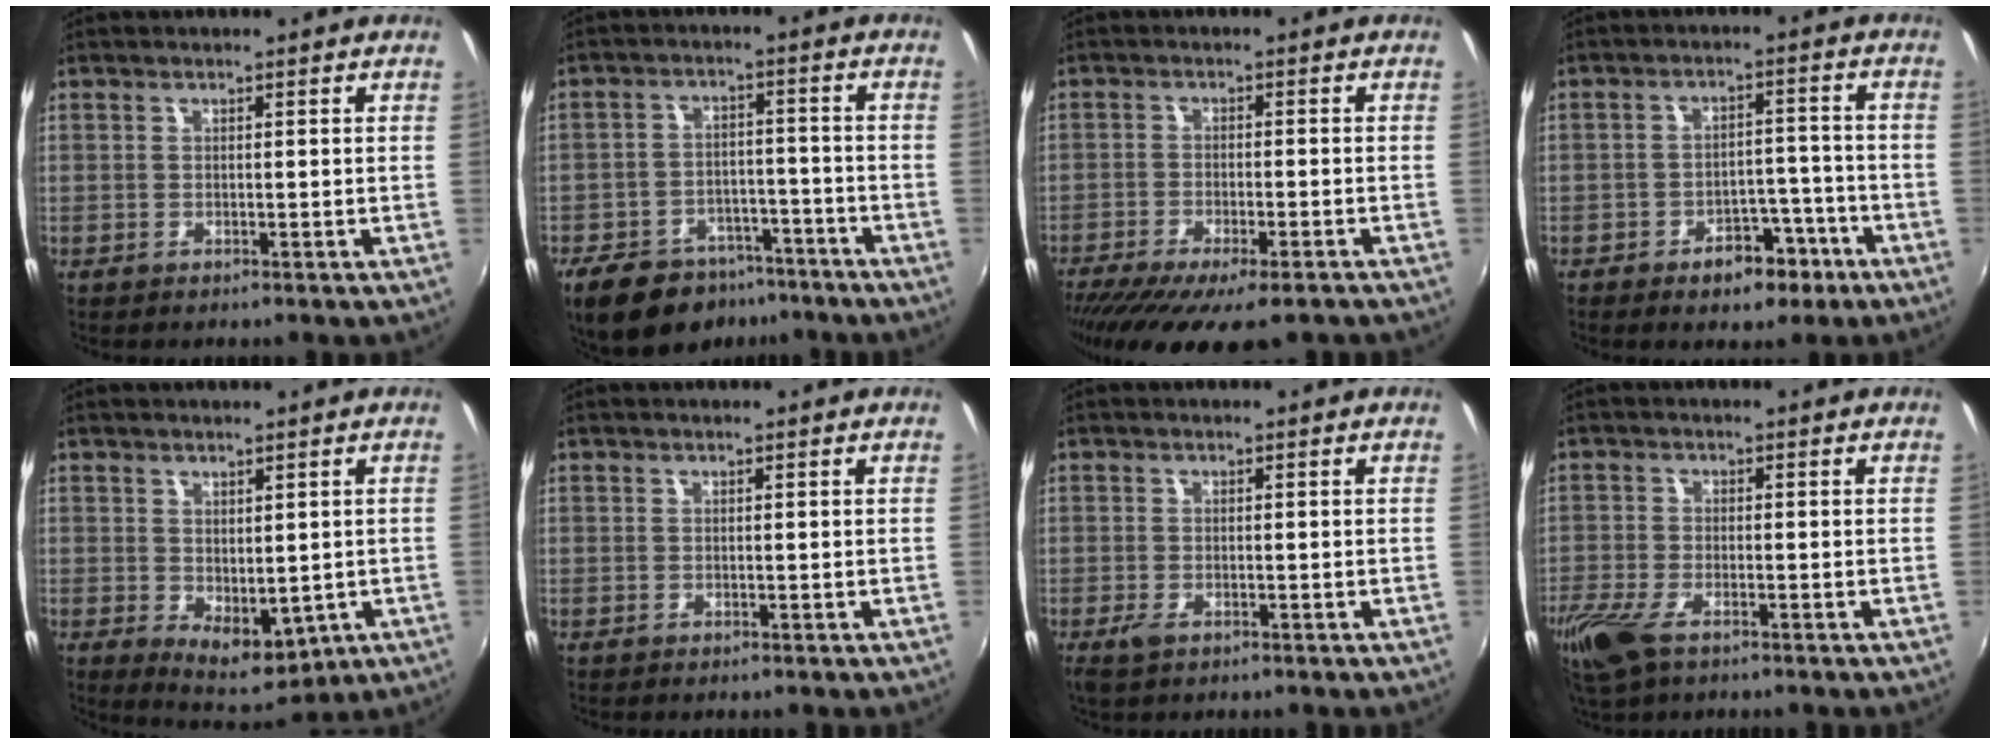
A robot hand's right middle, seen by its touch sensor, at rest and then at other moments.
{"total": 15.5, "force": [-11.0, 8.6, 6.6], "torque": [-0.156, 0.002, -0.158]}
{"total": 16.1, "force": [-12.1, 4.3, 9.7], "torque": [-0.196, -0.064, -0.186]}
{"total": 7.5, "force": [-4.8, 4.3, 3.8], "torque": [-0.066, 0.017, -0.054]}
{"total": 6.6, "force": [-0.4, 4.2, 5.1], "torque": [-0.077, -0.017, 0.009]}
{"total": 0.0}
{"total": 2.2, "force": [-1.3, 1.0, 1.5], "torque": [-0.031, -0.007, -0.024]}
{"total": 7.9, "force": [-5.1, 3.1, 5.3], "torque": [-0.135, -0.027, -0.099]}